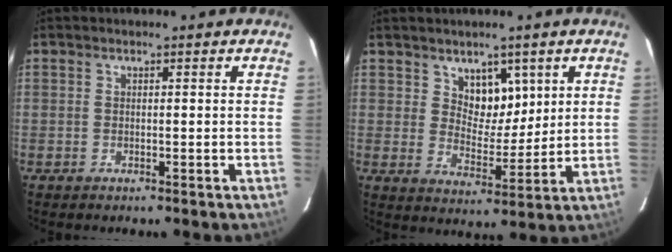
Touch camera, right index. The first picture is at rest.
{"total": 6.1, "force": [3.1, 3.7, 3.7], "torque": [-0.049, -0.003, 0.058]}